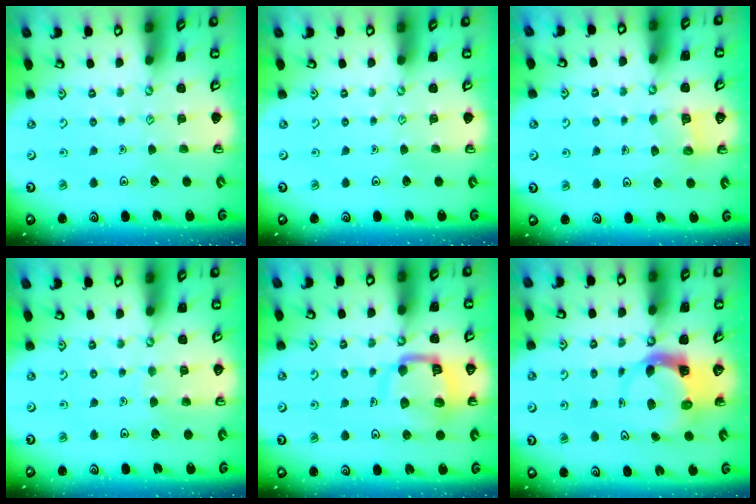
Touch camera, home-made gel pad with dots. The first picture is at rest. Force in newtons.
{"total": 0.0}
{"total": 3.8, "press": 3.8, "slide": 0.4}
{"total": 3.9, "press": 3.9, "slide": 0.3}
{"total": 11.9, "press": 11.8, "slide": 1.2}
{"total": 6.2, "press": 6.1, "slide": 1.1}